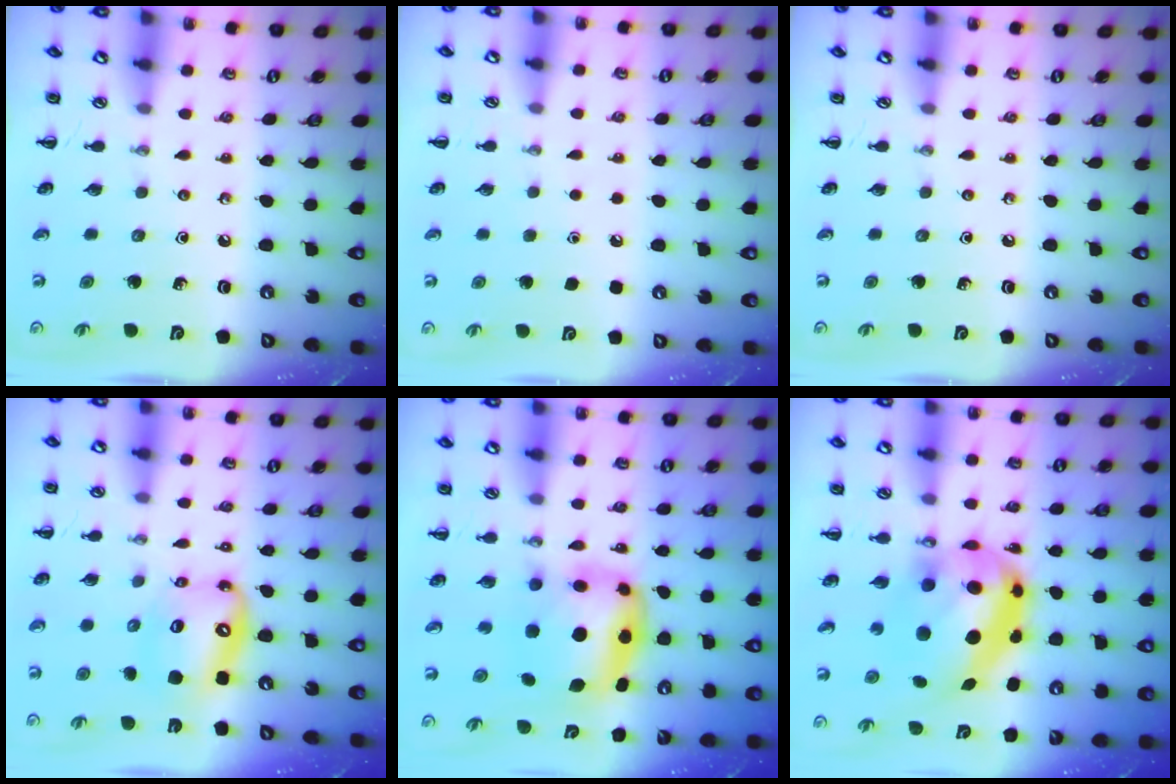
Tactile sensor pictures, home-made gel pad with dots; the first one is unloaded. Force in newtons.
{"total": 1.6, "press": 1.6, "slide": 0.1}
{"total": 0.0}
{"total": 13.1, "press": 12.6, "slide": 3.6}
{"total": 6.0, "press": 5.8, "slide": 1.4}
{"total": 15.7, "press": 15.2, "slide": 3.8}